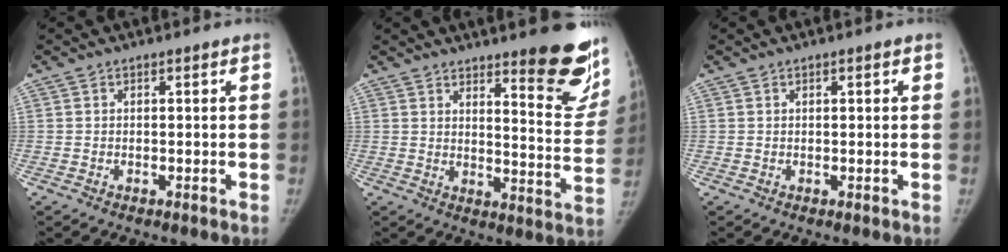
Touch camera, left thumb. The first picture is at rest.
{"total": 16.2, "force": [11.0, 3.8, 11.3], "torque": [-0.098, -0.093, 0.142]}
{"total": 1.0, "force": [0.4, 0.4, 0.9], "torque": [-0.009, 0.003, 0.004]}